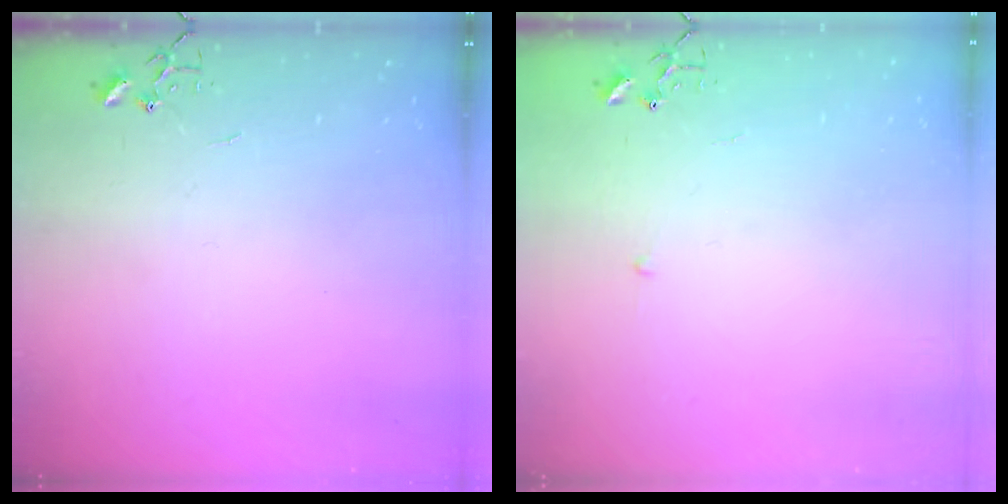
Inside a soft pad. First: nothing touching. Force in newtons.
{"total": 2.3, "press": 2.3, "slide": 0.3}